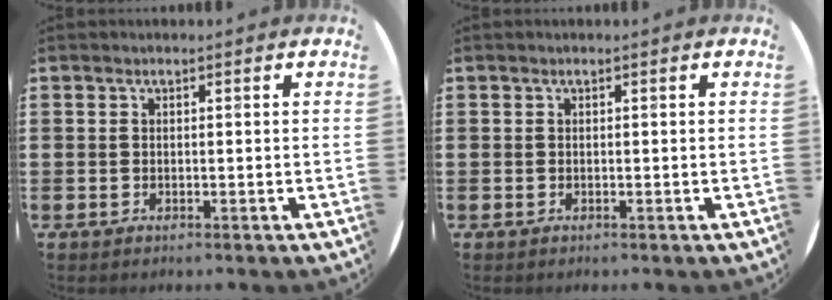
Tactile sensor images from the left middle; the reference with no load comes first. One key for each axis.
{"total": 0.0}